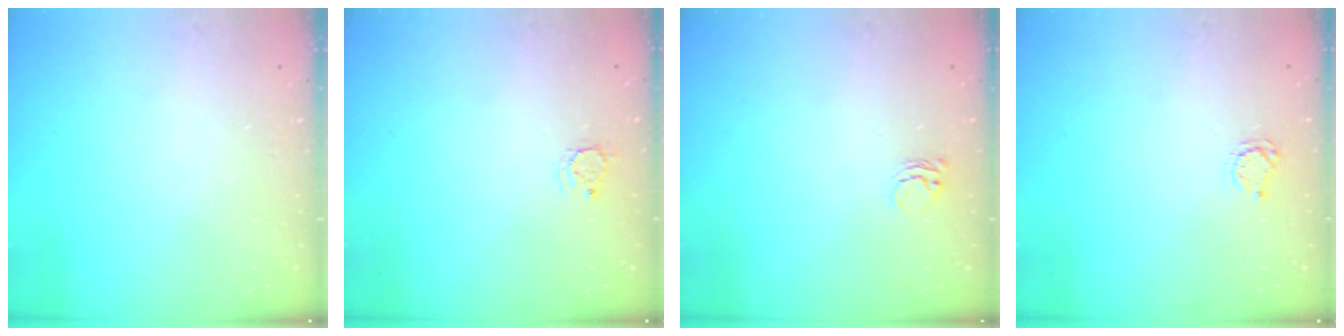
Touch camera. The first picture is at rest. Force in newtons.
{"total": 2.9, "press": 2.8, "slide": 0.4}
{"total": 5.1, "press": 5.1, "slide": 0.3}
{"total": 3.8, "press": 3.7, "slide": 0.4}